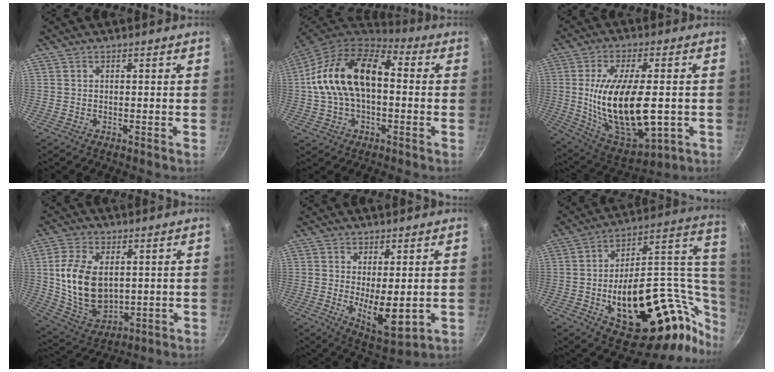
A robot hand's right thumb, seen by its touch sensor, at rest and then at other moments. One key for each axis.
{"total": 18.8, "fx": 0.7, "fy": 11.3, "fz": 15.0, "tx": -0.252, "ty": 0.037, "tz": -0.002}
{"total": 22.2, "fx": -2.0, "fy": 10.0, "fz": 19.7, "tx": -0.340, "ty": -0.003, "tz": -0.016}
{"total": 15.4, "fx": 1.9, "fy": 10.0, "fz": 11.6, "tx": -0.195, "ty": -0.020, "tz": 0.052}
{"total": 9.4, "fx": -0.3, "fy": 3.7, "fz": 8.7, "tx": -0.125, "ty": -0.026, "tz": 0.014}
{"total": 35.6, "fx": -4.4, "fy": 20.0, "fz": 29.1, "tx": -0.351, "ty": 0.038, "tz": -0.039}